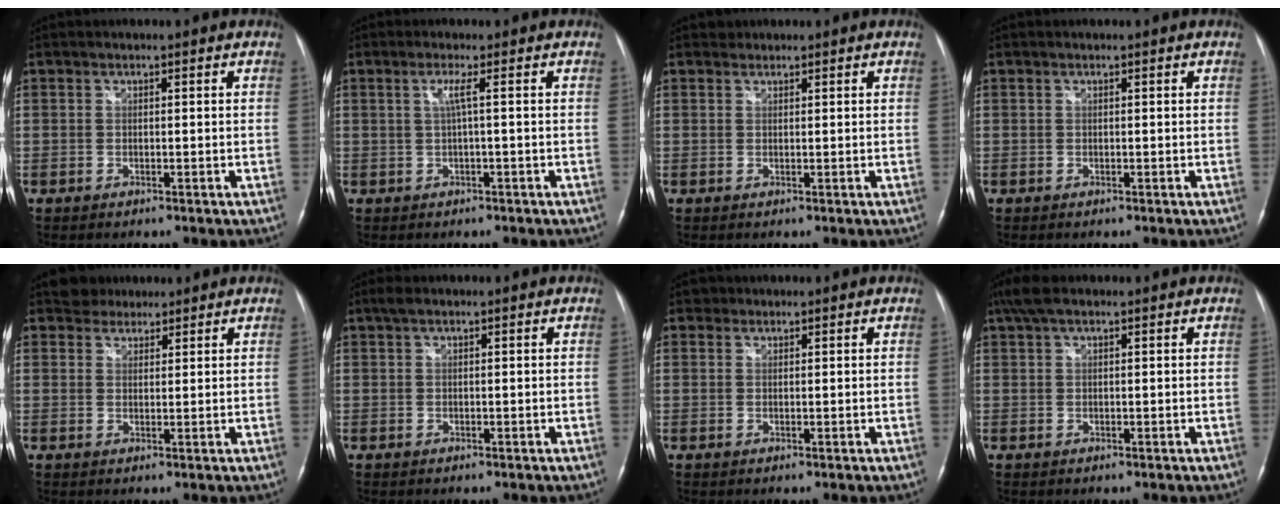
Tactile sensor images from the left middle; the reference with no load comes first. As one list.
[{"total": 1.9, "force": [0.2, -0.6, 1.8], "torque": [-0.040, 0.001, 0.005]}, {"total": 0.7, "force": [0.6, 0.4, -0.3], "torque": [0.005, 0.000, 0.005]}, {"total": 0.0}, {"total": 3.0, "force": [2.4, 1.7, -0.3], "torque": [0.008, 0.010, 0.035]}, {"total": 1.3, "force": [0.9, 0.5, 0.9], "torque": [-0.020, 0.015, 0.016]}, {"total": 1.1, "force": [0.6, 0.8, -0.2], "torque": [0.009, 0.001, 0.004]}, {"total": 3.9, "force": [2.7, 1.3, 2.5], "torque": [-0.057, 0.025, 0.052]}]